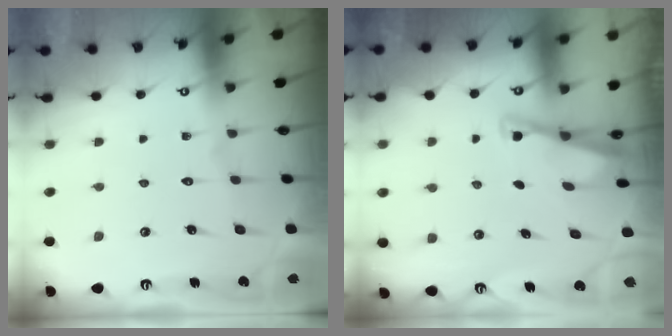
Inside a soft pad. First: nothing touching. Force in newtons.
{"total": 2.8, "press": 2.8, "slide": 0.2}